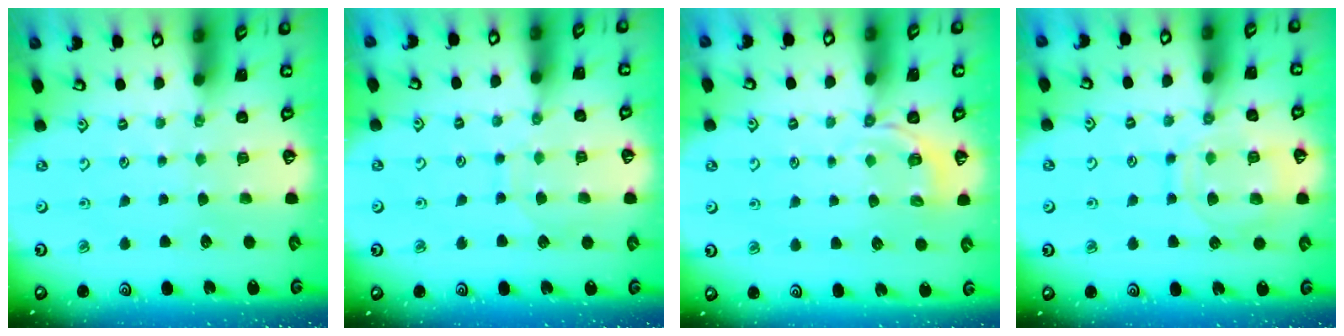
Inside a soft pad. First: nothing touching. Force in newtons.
{"total": 6.4, "press": 6.4, "slide": 0.1}
{"total": 2.8, "press": 2.1, "slide": 1.8}
{"total": 13.2, "press": 13.2, "slide": 1.3}